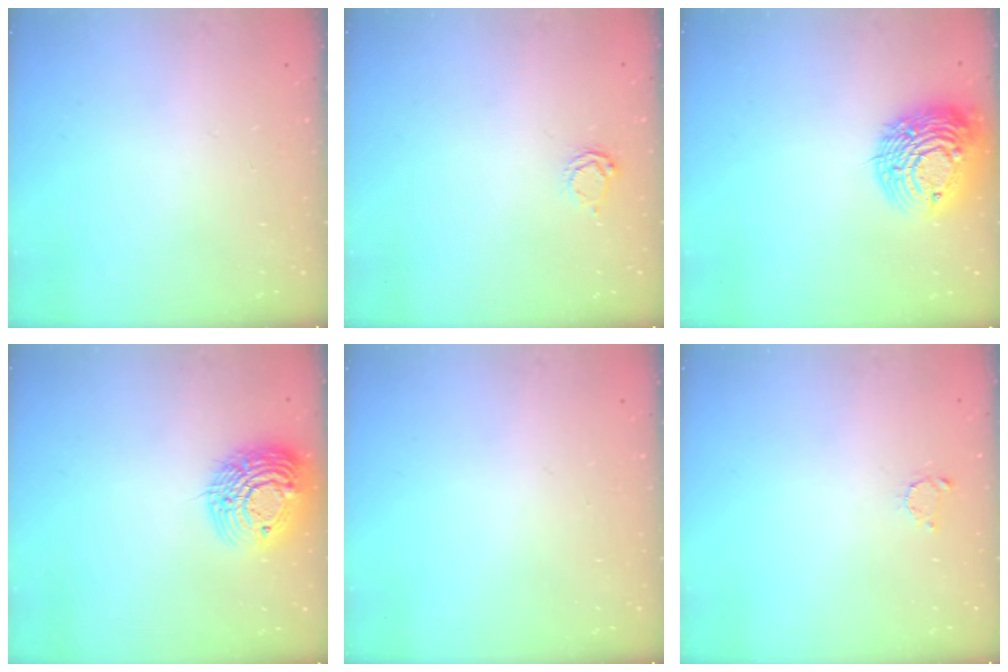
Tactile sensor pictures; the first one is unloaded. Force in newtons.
{"total": 2.3, "press": 2.3, "slide": 0.2}
{"total": 14.8, "press": 14.7, "slide": 1.3}
{"total": 16.8, "press": 16.7, "slide": 1.3}
{"total": 0.0}
{"total": 2.2, "press": 2.2, "slide": 0.4}